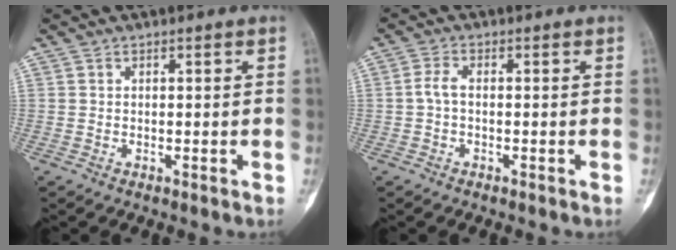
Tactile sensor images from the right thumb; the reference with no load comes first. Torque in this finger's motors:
{"motor_torque": [0.23, 0.38, 0.18, -0.39, -0.02]}